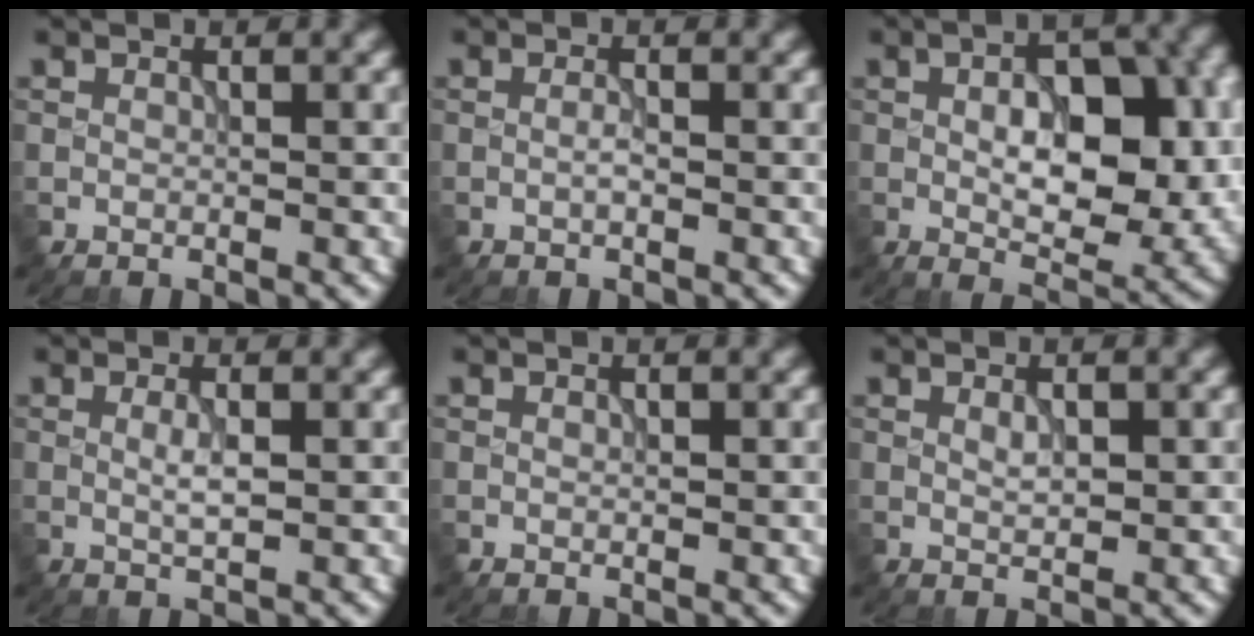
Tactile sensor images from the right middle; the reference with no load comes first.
{"total": 0.9, "force": [-0.2, 0.2, 0.9], "torque": [-0.018, 0.000, -0.005]}
{"total": 9.4, "force": [0.1, 4.9, 8.0], "torque": [-0.115, -0.003, 0.004]}
{"total": 1.6, "force": [0.1, 0.3, 1.6], "torque": [-0.031, 0.001, 0.002]}
{"total": 0.0}
{"total": 1.3, "force": [0.3, 0.5, 1.1], "torque": [-0.022, -0.002, 0.007]}